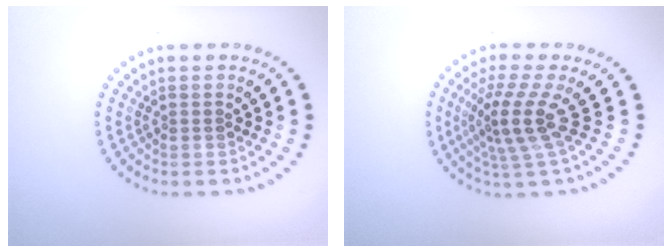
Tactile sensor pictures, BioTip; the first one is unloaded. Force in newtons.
{"total": 3.9, "press": 2.7, "slide": 2.8}